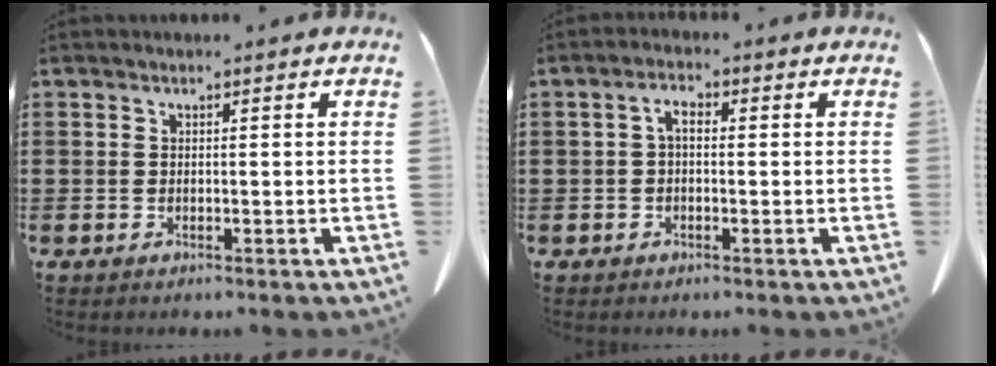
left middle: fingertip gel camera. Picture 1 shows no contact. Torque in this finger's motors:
{"motor_torque": [0.05, 0.04, 0.00, -0.01]}